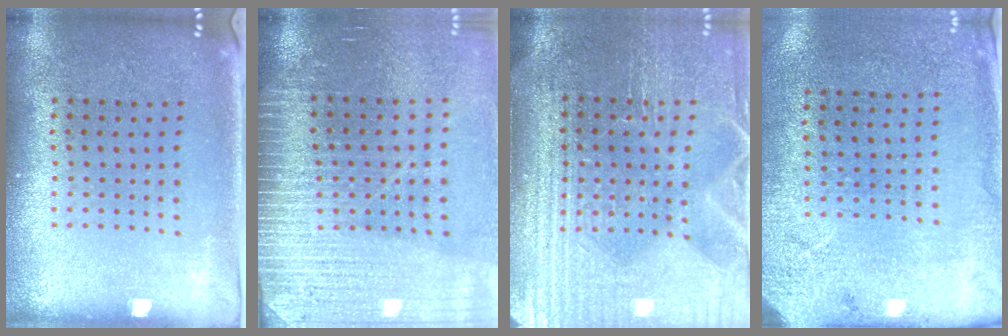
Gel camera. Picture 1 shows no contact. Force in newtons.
{"total": 3.6, "press": 3.4, "slide": 1.2}
{"total": 4.2, "press": 3.9, "slide": 1.4}
{"total": 2.7, "press": 2.2, "slide": 1.5}